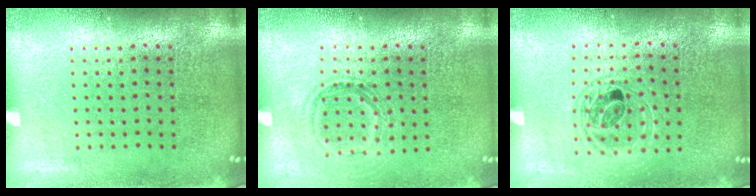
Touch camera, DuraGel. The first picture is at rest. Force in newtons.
{"total": 1.1, "press": 1.0, "slide": 0.6}
{"total": 1.4, "press": 1.3, "slide": 0.7}